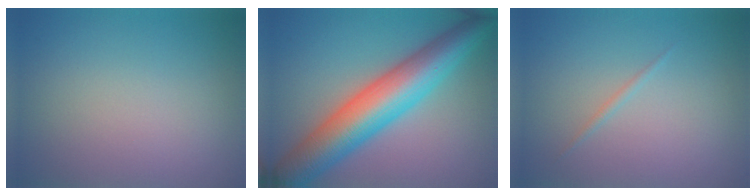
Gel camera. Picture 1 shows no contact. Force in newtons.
{"total": 9.5, "press": 9.5, "slide": 0.2}
{"total": 0.5, "press": 0.5, "slide": 0.0}